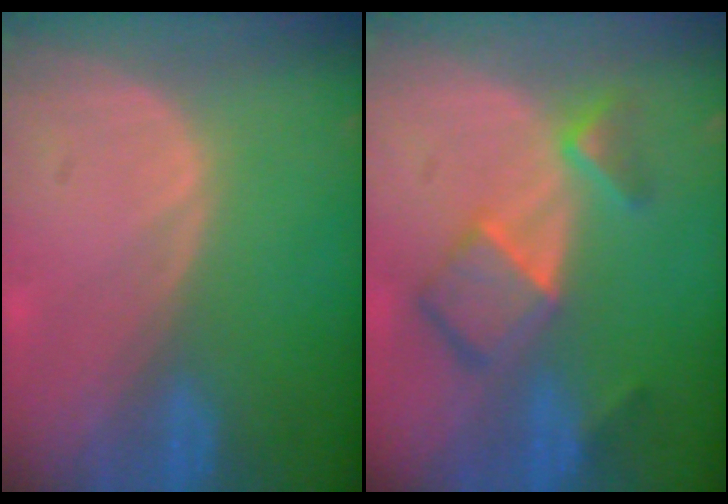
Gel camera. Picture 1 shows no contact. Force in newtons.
{"total": 7.4, "press": 6.4, "slide": 3.7}